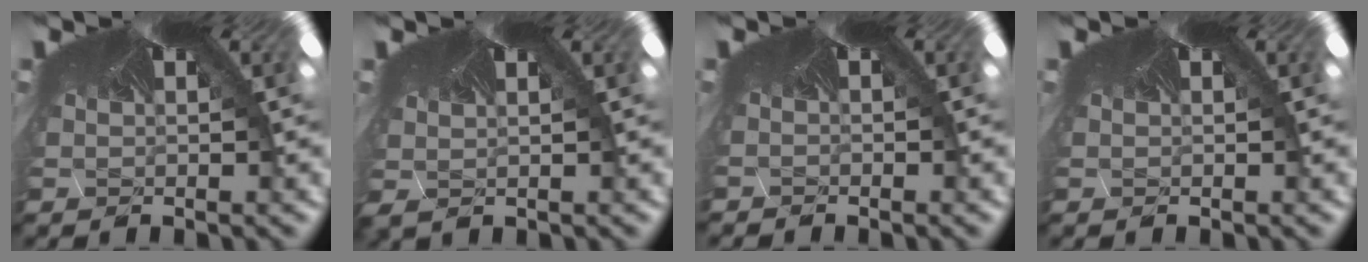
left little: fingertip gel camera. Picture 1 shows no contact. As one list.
[{"total": 0.7, "force": [0.1, 0.6, 0.3], "torque": [-0.023, -0.001, 0.007]}, {"total": 0.9, "force": [-0.9, -0.3, -0.1], "torque": [0.008, -0.016, -0.005]}, {"total": 0.0}]